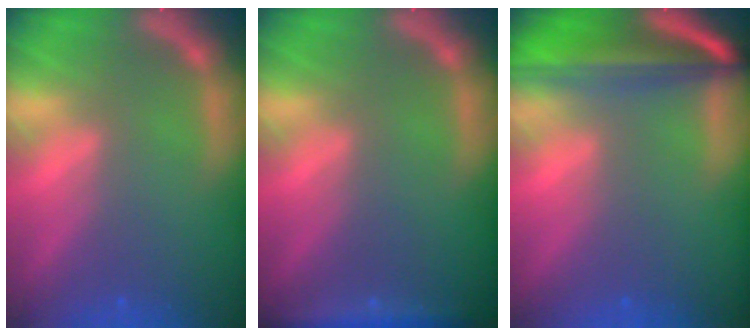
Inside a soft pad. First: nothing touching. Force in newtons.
{"total": 3.0}
{"total": 9.6}